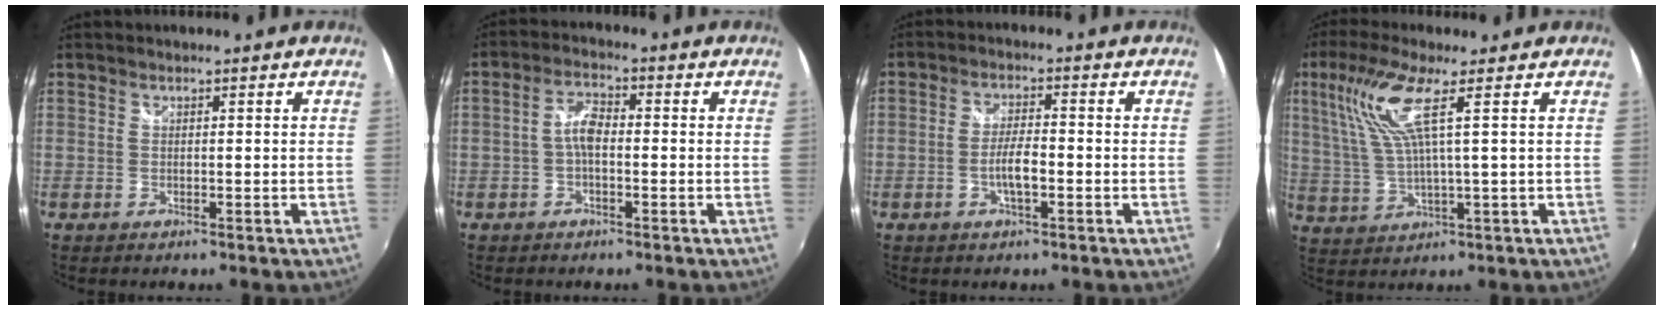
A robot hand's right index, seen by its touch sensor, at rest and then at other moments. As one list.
[{"total": 3.9, "force": [-1.0, 1.8, 3.4], "torque": [-0.070, 0.013, -0.020]}, {"total": 4.5, "force": [-1.6, 0.9, 4.1], "torque": [-0.081, 0.005, -0.027]}, {"total": 9.2, "force": [3.7, 0.6, 8.3], "torque": [-0.170, 0.004, 0.085]}]